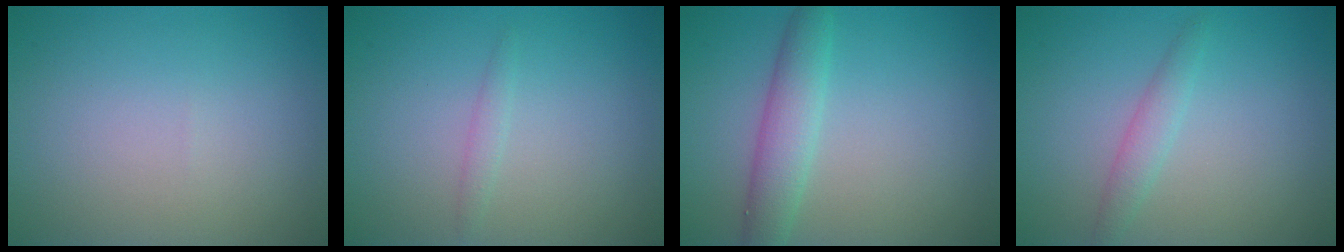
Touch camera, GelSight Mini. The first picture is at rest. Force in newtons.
{"total": 0.9, "press": 0.9, "slide": 0.1}
{"total": 3.4, "press": 3.4, "slide": 0.1}
{"total": 1.6, "press": 1.6, "slide": 0.1}